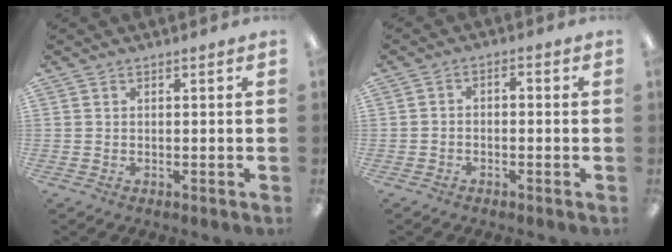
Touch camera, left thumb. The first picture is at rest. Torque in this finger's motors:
{"motor_torque": [0.01, -0.06, -0.15, -0.10, -0.01]}